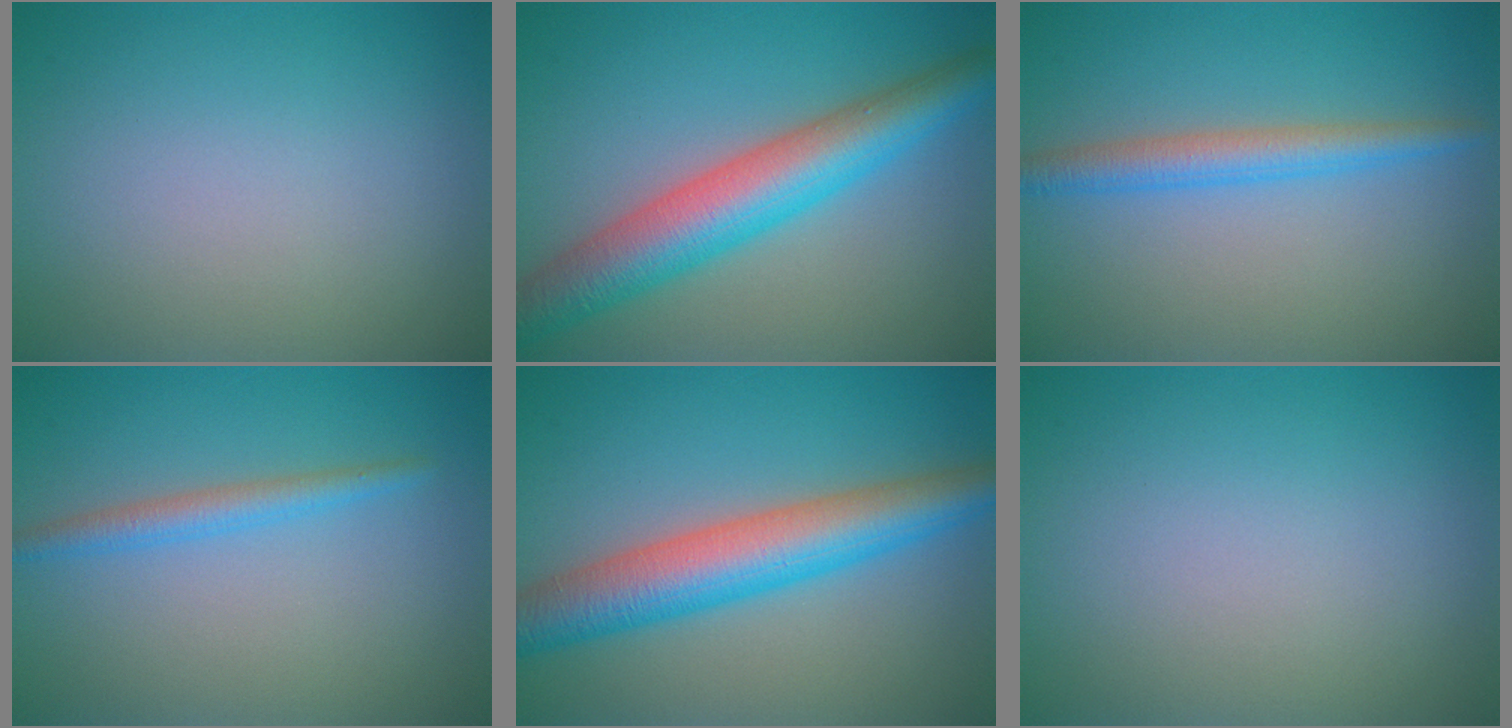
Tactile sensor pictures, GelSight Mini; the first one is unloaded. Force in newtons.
{"total": 7.8, "press": 7.8, "slide": 0.1}
{"total": 3.0, "press": 3.0, "slide": 0.2}
{"total": 2.1, "press": 2.0, "slide": 0.2}
{"total": 7.5, "press": 7.5, "slide": 0.1}
{"total": 0.0}